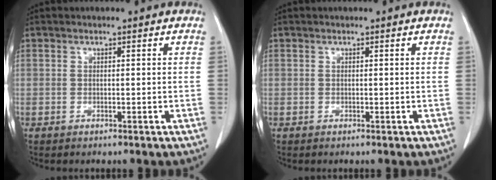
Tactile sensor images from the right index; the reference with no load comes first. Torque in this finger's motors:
{"motor_torque": [-0.02, 0.01, 0.01, 0.01]}